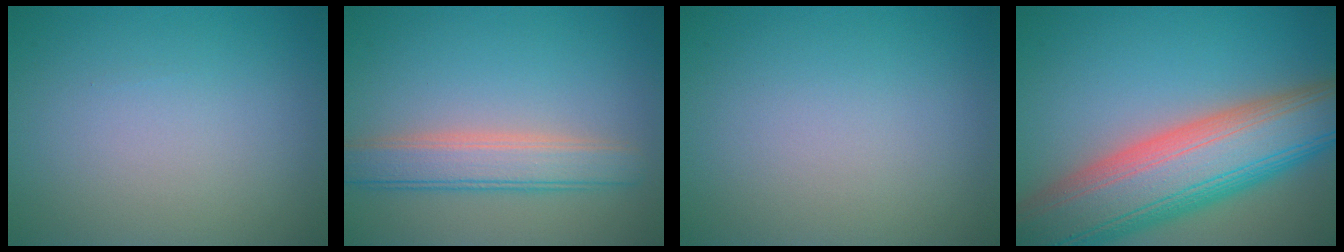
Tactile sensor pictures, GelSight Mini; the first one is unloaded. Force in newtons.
{"total": 4.2, "press": 4.2, "slide": 0.3}
{"total": 0.0}
{"total": 13.3, "press": 13.2, "slide": 1.1}